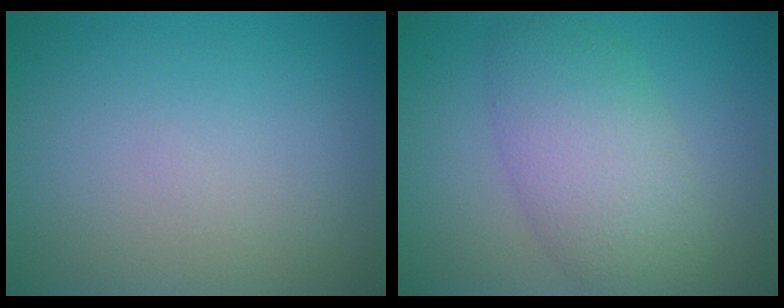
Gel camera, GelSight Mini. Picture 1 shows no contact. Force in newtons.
{"total": 6.0, "press": 6.0, "slide": 0.2}